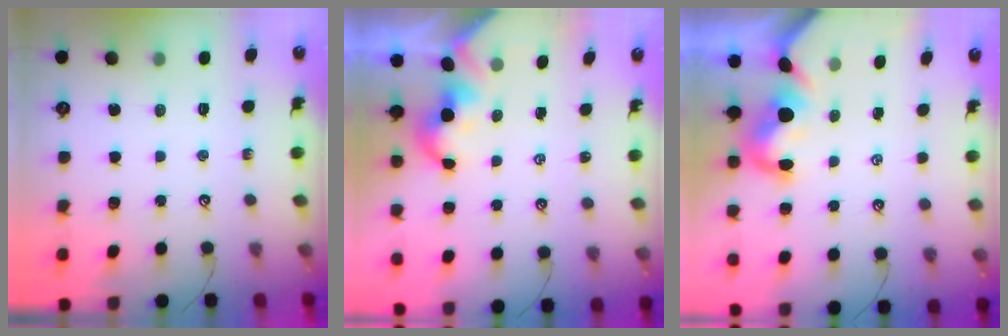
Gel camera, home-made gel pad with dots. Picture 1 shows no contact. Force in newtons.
{"total": 2.1, "press": 2.1, "slide": 0.4}
{"total": 1.4, "press": 1.1, "slide": 0.9}